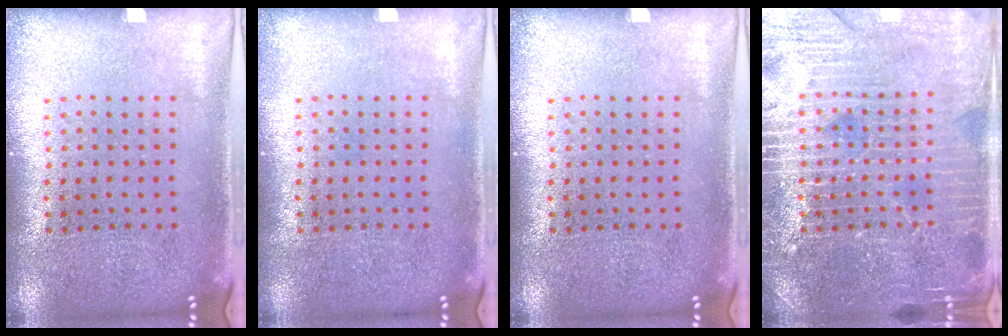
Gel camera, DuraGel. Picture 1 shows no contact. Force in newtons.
{"total": 0.0}
{"total": 0.0}
{"total": 4.0, "press": 4.0, "slide": 0.6}